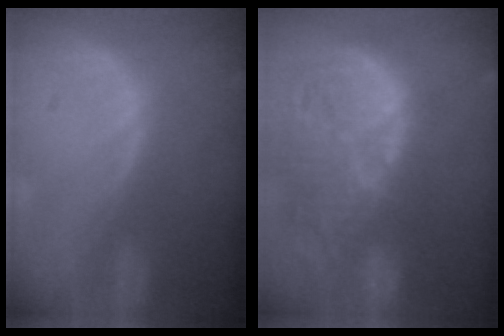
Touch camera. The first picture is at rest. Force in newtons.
{"total": 15.0, "press": 13.1, "slide": 7.2}